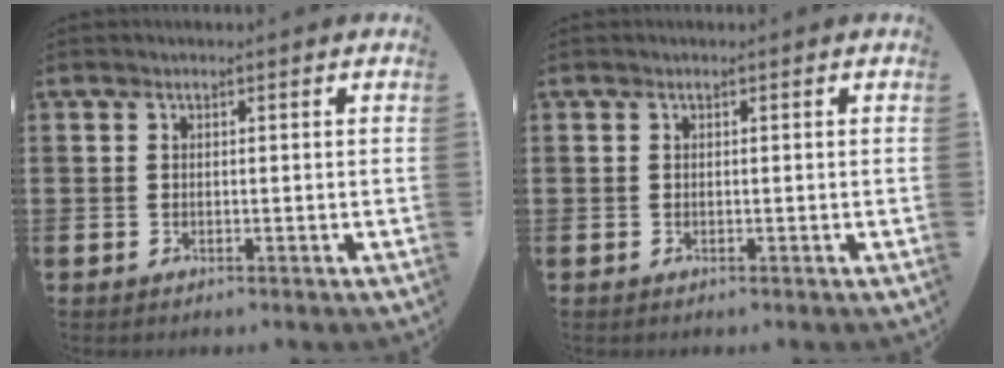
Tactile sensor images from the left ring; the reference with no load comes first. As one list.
[{"total": 0.0}]